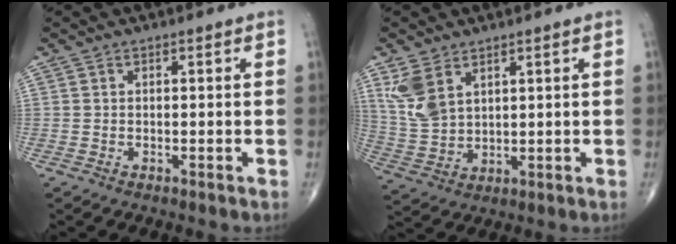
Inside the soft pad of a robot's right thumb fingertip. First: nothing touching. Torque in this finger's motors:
{"motor_torque": [-0.52, 0.92, 0.62, 0.49, 0.07]}